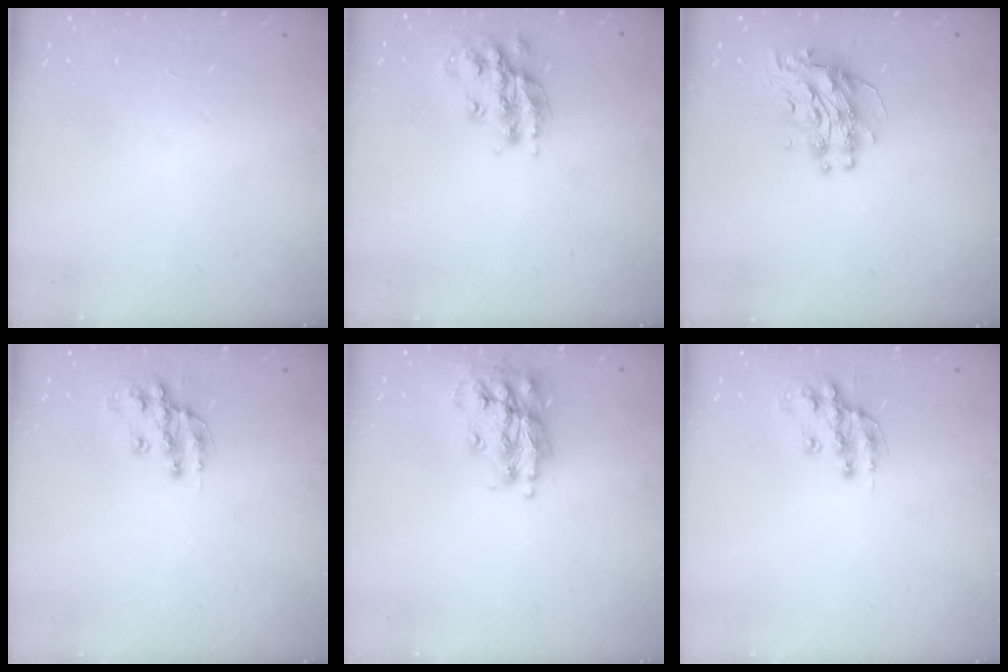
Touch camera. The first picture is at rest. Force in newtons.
{"total": 16.3, "press": 16.3, "slide": 0.8}
{"total": 10.4, "press": 10.4, "slide": 1.0}
{"total": 12.8, "press": 12.8, "slide": 0.9}
{"total": 18.7, "press": 18.6, "slide": 1.6}
{"total": 12.8, "press": 12.8, "slide": 0.9}